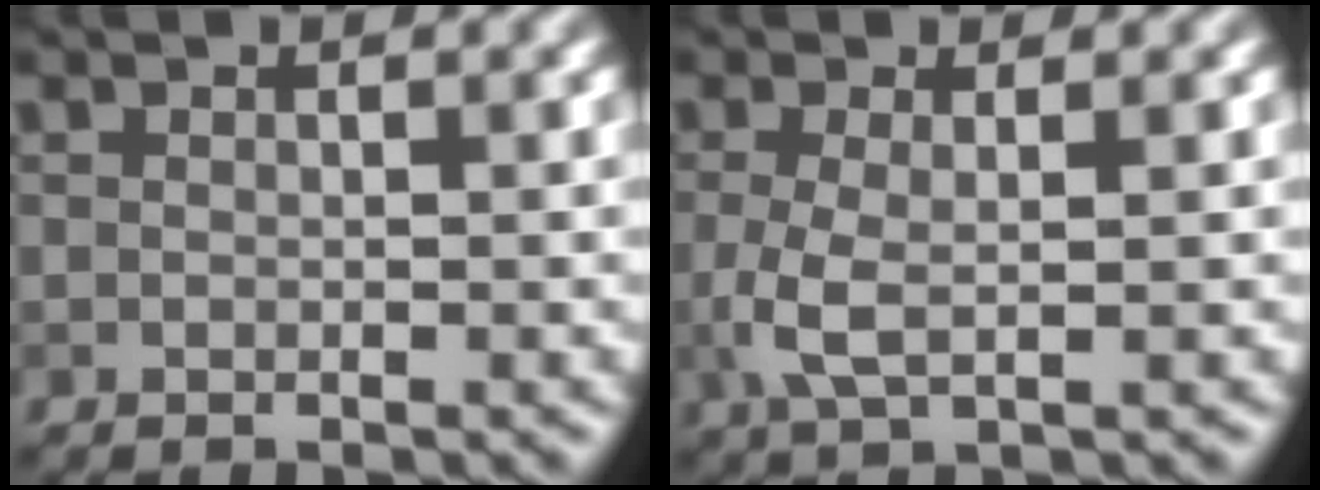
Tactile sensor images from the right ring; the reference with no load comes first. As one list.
[{"total": 2.7, "force": [-0.2, 0.9, 2.5], "torque": [-0.062, -0.003, -0.005]}]